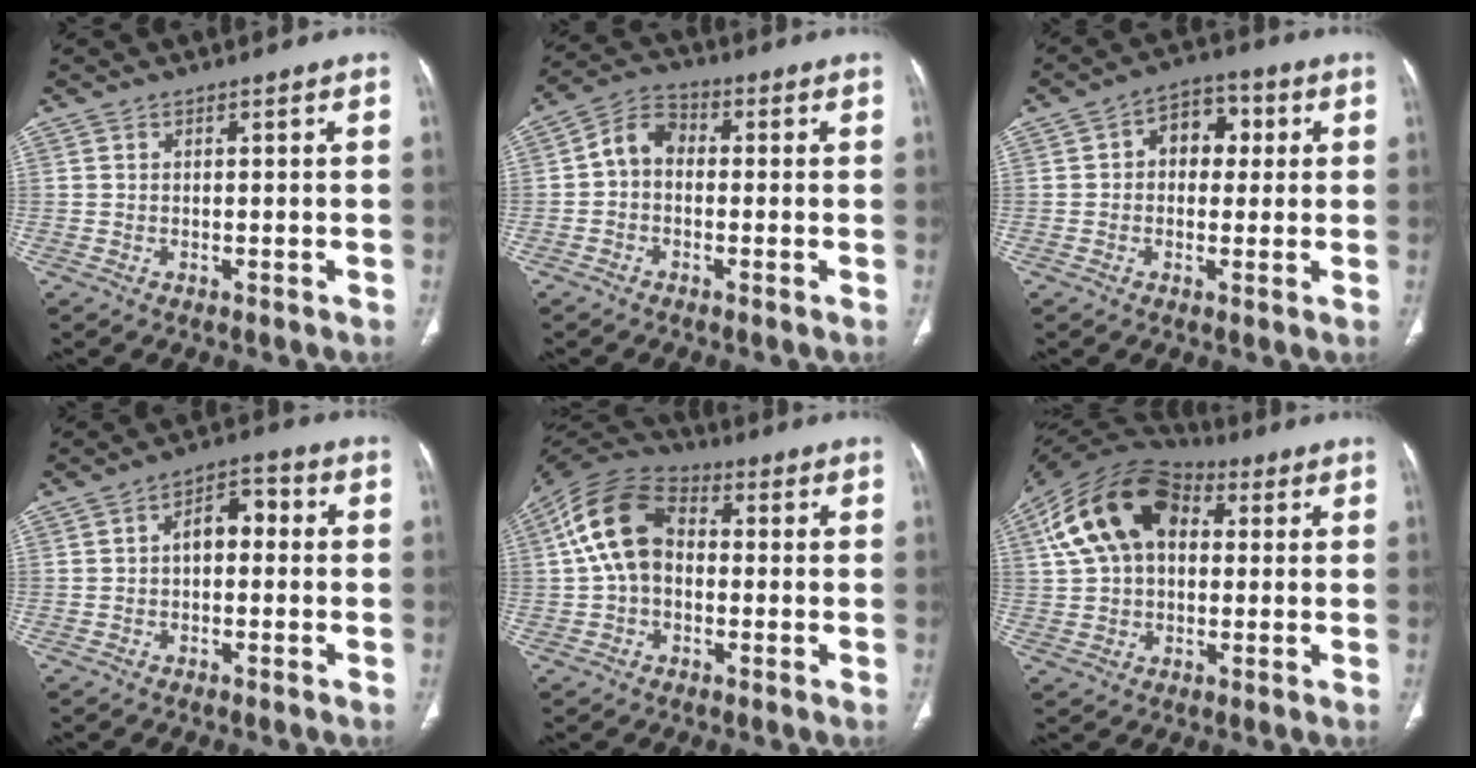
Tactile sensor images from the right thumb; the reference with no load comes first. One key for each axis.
{"total": 6.2, "fx": -0.3, "fy": 4.6, "fz": 4.1, "tx": -0.058, "ty": 0.021, "tz": -0.022}
{"total": 8.0, "fx": 1.4, "fy": 5.7, "fz": 5.4, "tx": -0.039, "ty": 0.017, "tz": 0.013}
{"total": 6.1, "fx": 0.1, "fy": 3.8, "fz": 4.8, "tx": -0.055, "ty": 0.025, "tz": -0.011}
{"total": 13.3, "fx": 0.7, "fy": 9.2, "fz": 9.6, "tx": -0.176, "ty": 0.034, "tz": -0.001}
{"total": 17.9, "fx": 4.3, "fy": 11.9, "fz": 12.7, "tx": -0.223, "ty": 0.027, "tz": 0.067}